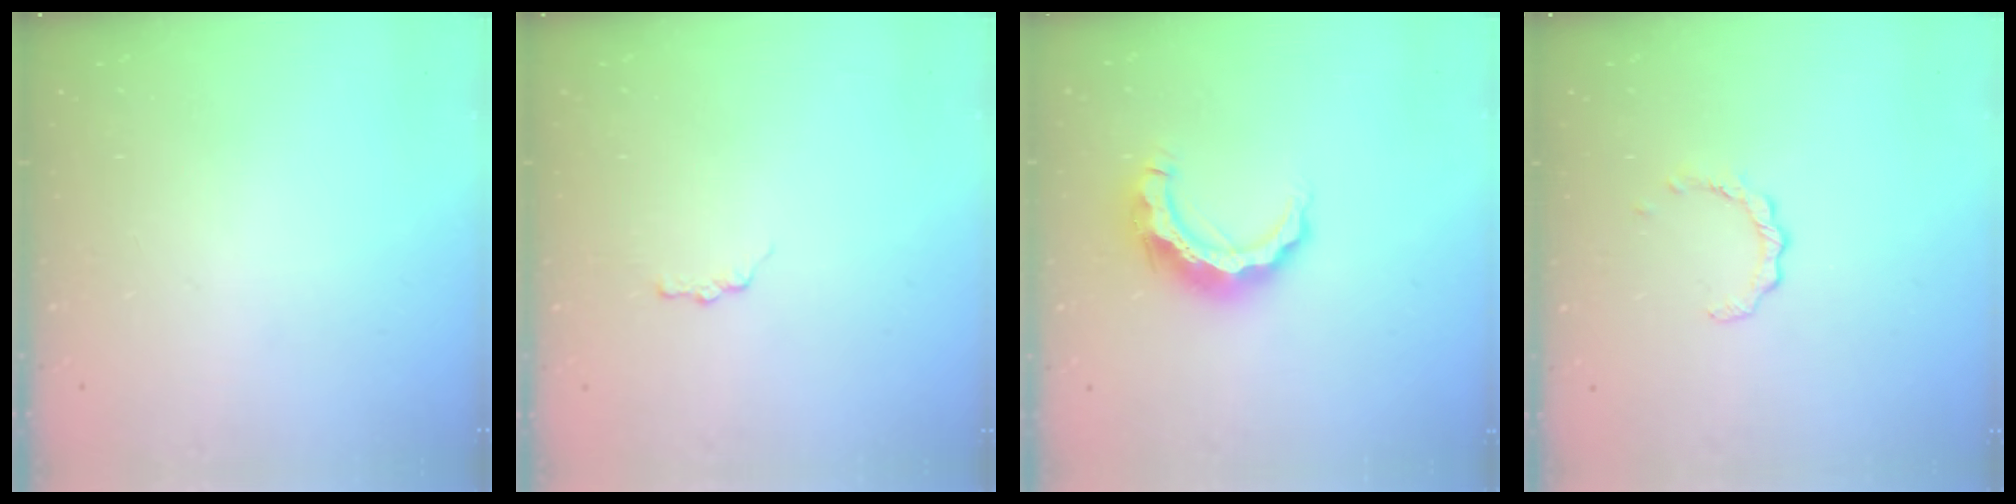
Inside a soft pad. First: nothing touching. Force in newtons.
{"total": 2.6, "press": 2.6, "slide": 0.4}
{"total": 10.5, "press": 10.5, "slide": 0.6}
{"total": 2.4, "press": 2.4, "slide": 0.4}